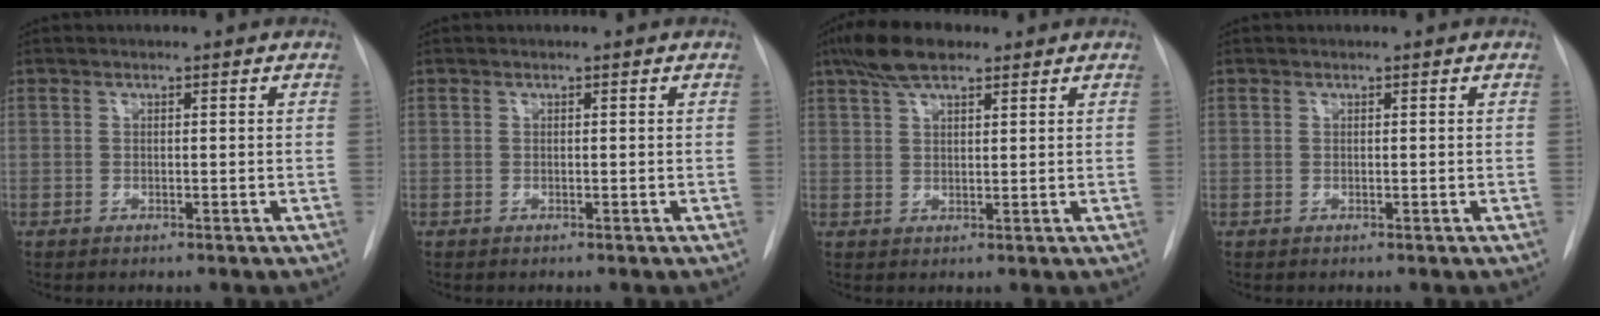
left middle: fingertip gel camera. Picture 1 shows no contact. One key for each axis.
{"total": 0.0}
{"total": 6.6, "fx": 4.6, "fy": 2.1, "fz": 4.2, "tx": -0.084, "ty": 0.017, "tz": 0.083}
{"total": 0.7, "fx": -0.2, "fy": -0.5, "fz": -0.5, "tx": 0.016, "ty": -0.005, "tz": -0.004}